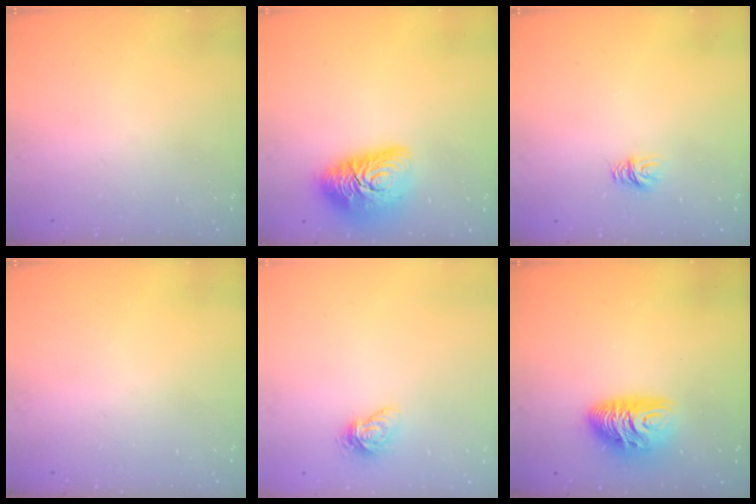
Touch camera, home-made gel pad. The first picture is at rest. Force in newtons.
{"total": 15.1, "press": 15.1, "slide": 0.8}
{"total": 6.1, "press": 6.1, "slide": 0.3}
{"total": 0.0}
{"total": 6.4, "press": 6.4, "slide": 0.3}
{"total": 10.5, "press": 10.5, "slide": 0.8}